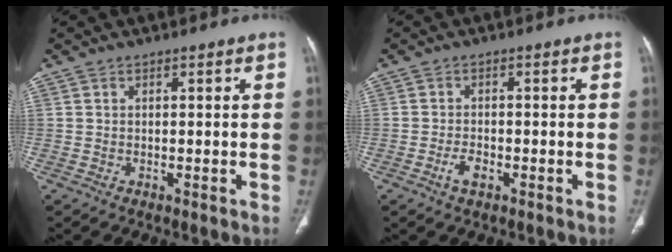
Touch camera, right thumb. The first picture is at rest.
{"total": 2.6, "force": [-1.3, 1.2, 1.8], "torque": [-0.037, 0.006, -0.023]}